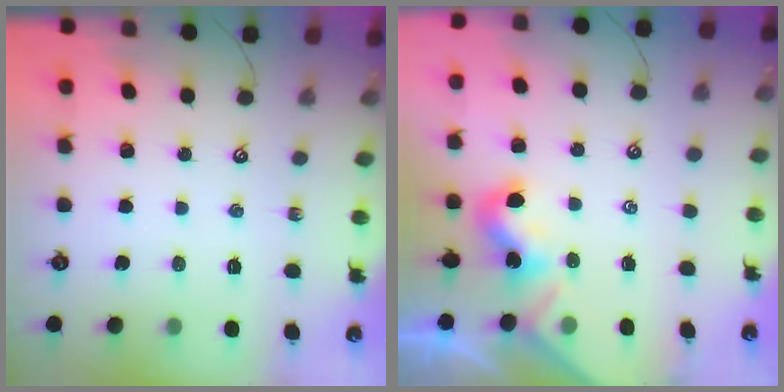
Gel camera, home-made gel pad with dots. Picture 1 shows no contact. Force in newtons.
{"total": 1.8, "press": 1.8, "slide": 0.5}